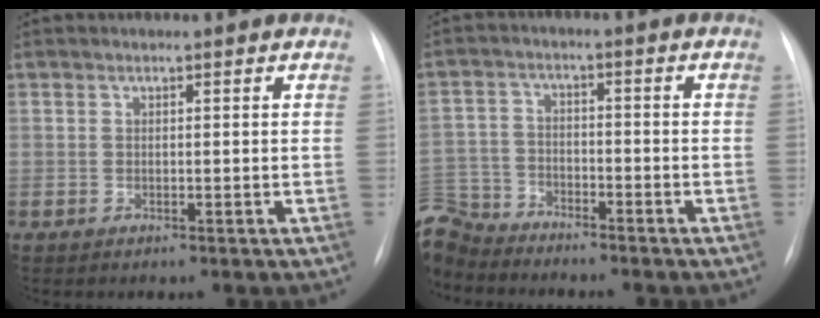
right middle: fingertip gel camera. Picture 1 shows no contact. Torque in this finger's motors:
{"motor_torque": [0.99, -1.14, 1.05, 0.01]}